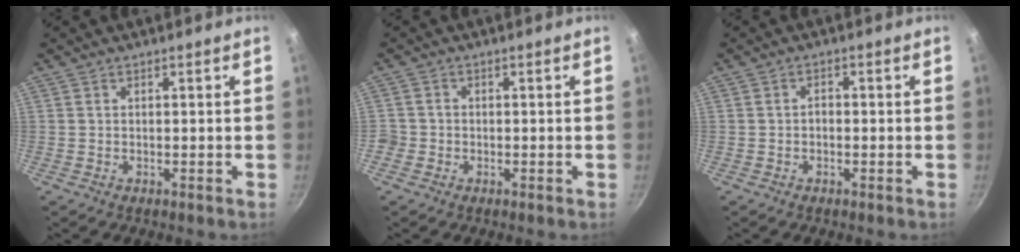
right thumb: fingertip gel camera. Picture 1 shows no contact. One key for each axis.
{"total": 2.0, "fx": -0.8, "fy": 1.8, "fz": 0.4, "tx": -0.002, "ty": 0.007, "tz": -0.017}
{"total": 1.4, "fx": -0.4, "fy": 0.9, "fz": 1.0, "tx": -0.015, "ty": 0.008, "tz": -0.008}